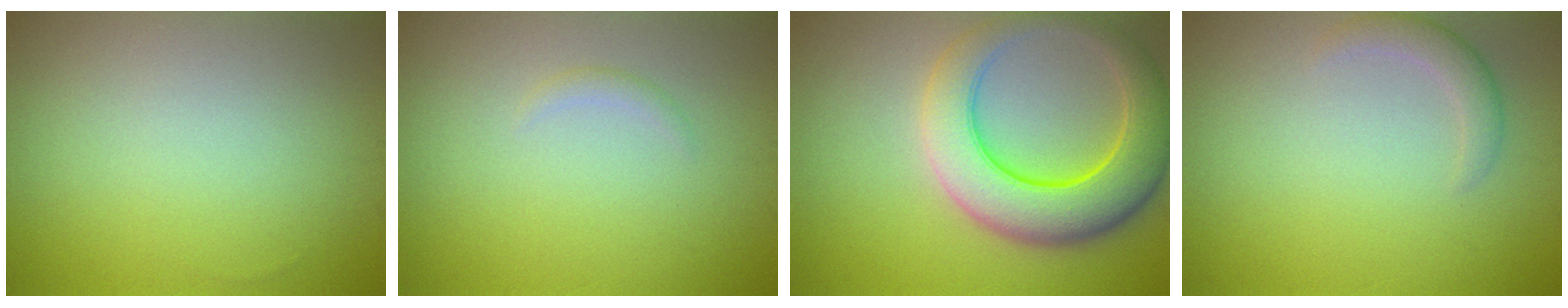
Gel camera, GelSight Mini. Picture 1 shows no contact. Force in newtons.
{"total": 0.7, "press": 0.7, "slide": 0.0}
{"total": 8.3, "press": 8.3, "slide": 0.4}
{"total": 1.8, "press": 1.8, "slide": 0.0}